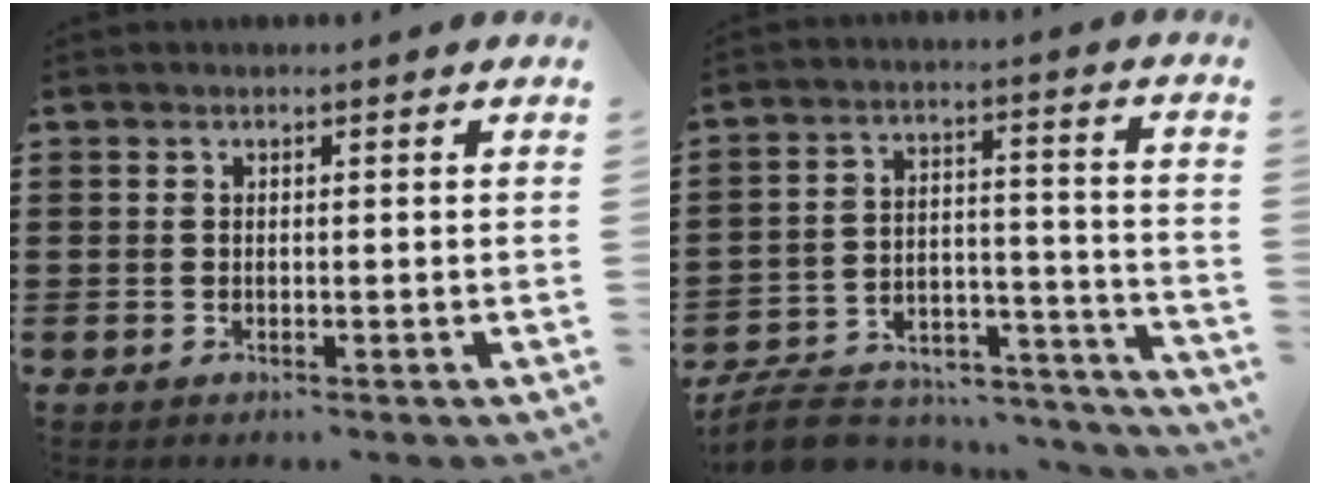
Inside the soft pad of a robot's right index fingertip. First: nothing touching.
{"total": 8.2, "force": [-7.4, 2.7, 2.5], "torque": [-0.042, 0.021, -0.140]}